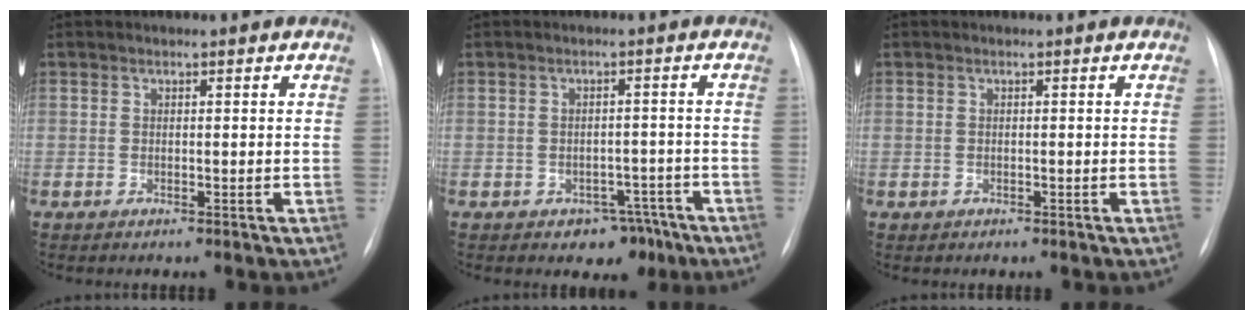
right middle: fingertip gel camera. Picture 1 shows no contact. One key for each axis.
{"total": 4.6, "fx": -2.9, "fy": 3.1, "fz": 1.7, "tx": -0.007, "ty": 0.016, "tz": -0.031}
{"total": 0.0}